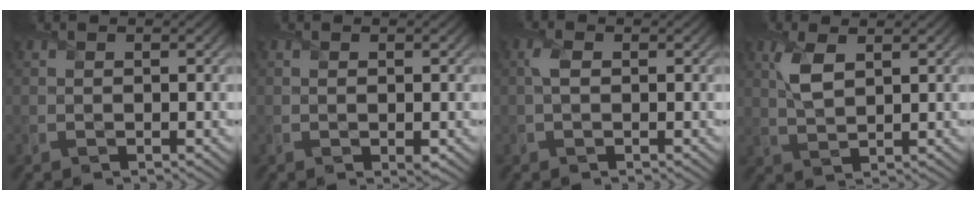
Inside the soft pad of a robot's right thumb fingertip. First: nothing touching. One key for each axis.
{"total": 0.9, "fx": -0.2, "fy": 0.4, "fz": 0.7, "tx": -0.009, "ty": -0.001, "tz": -0.003}
{"total": 1.6, "fx": 0.2, "fy": 0.9, "fz": 1.3, "tx": -0.031, "ty": 0.003, "tz": 0.000}
{"total": 3.9, "fx": 1.7, "fy": 1.7, "fz": 3.1, "tx": -0.078, "ty": 0.001, "tz": 0.036}